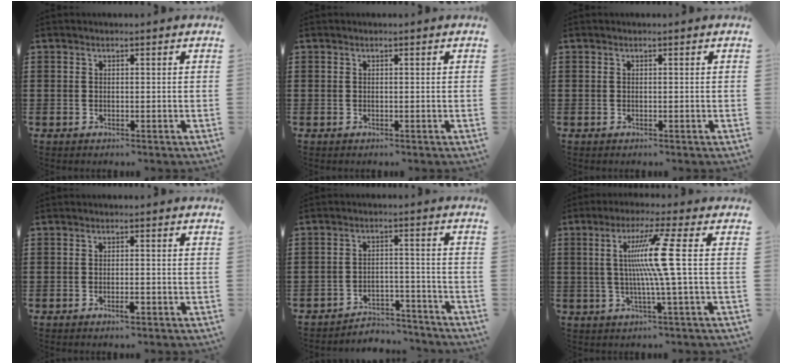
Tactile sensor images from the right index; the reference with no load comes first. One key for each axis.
{"total": 0.0}
{"total": 0.0}
{"total": 1.8, "fx": -0.9, "fy": 0.3, "fz": 1.5, "tx": -0.027, "ty": -0.003, "tz": -0.014}
{"total": 4.2, "fx": -4.0, "fy": 0.8, "fz": 0.6, "tx": -0.015, "ty": 0.008, "tz": -0.084}
{"total": 9.4, "fx": 1.1, "fy": -1.2, "fz": 9.3, "tx": -0.190, "ty": -0.008, "tz": 0.002}